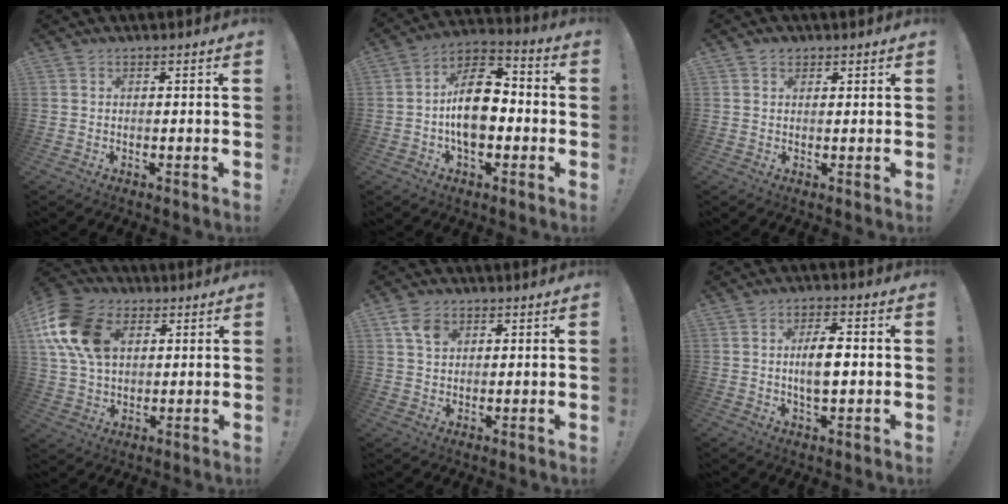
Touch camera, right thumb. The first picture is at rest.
{"total": 15.7, "force": [-2.4, 9.6, 12.3], "torque": [-0.211, 0.029, -0.039]}
{"total": 1.9, "force": [1.2, 1.2, 0.7], "torque": [0.002, -0.007, 0.020]}
{"total": 18.5, "force": [6.0, 13.0, 11.7], "torque": [-0.227, -0.011, 0.115]}
{"total": 5.9, "force": [2.8, 4.2, 3.1], "torque": [-0.044, -0.002, 0.054]}
{"total": 7.7, "force": [0.0, 3.3, 6.9], "torque": [-0.124, -0.004, -0.009]}